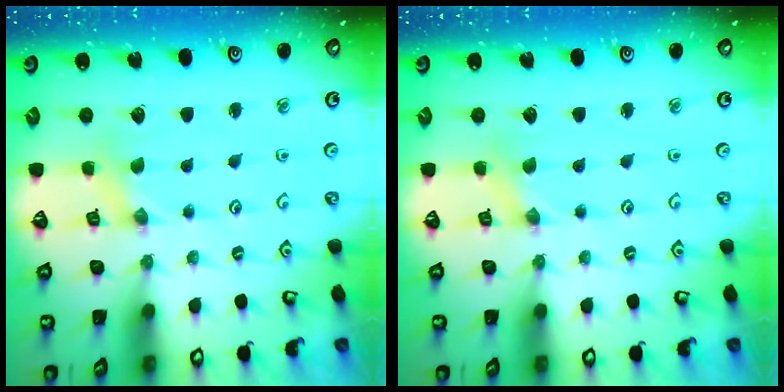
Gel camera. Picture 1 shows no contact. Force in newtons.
{"total": 0.0}